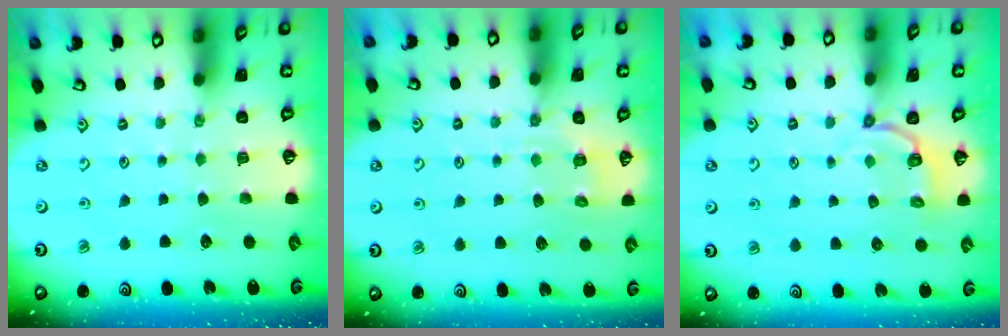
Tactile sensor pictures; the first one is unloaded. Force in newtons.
{"total": 4.4, "press": 4.1, "slide": 1.5}
{"total": 3.3, "press": 2.2, "slide": 2.5}